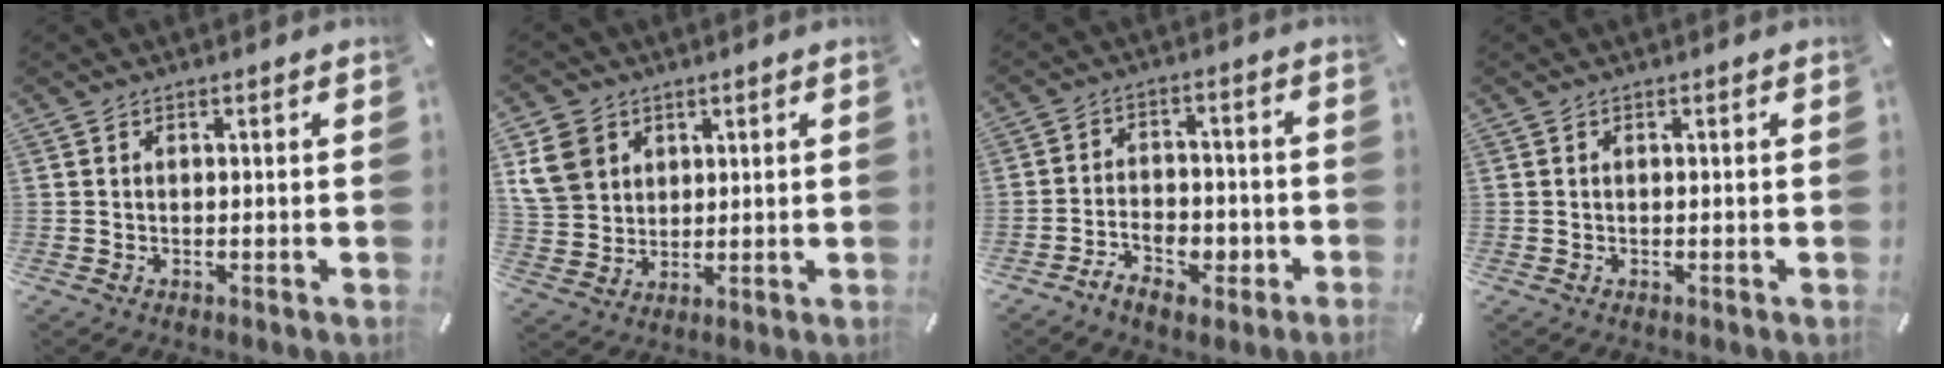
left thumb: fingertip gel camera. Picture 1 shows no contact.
{"total": 8.9, "force": [3.6, 7.7, 2.6], "torque": [-0.072, -0.002, 0.071]}
{"total": 7.2, "force": [-4.5, 4.2, 3.8], "torque": [-0.065, 0.027, -0.081]}
{"total": 0.0}